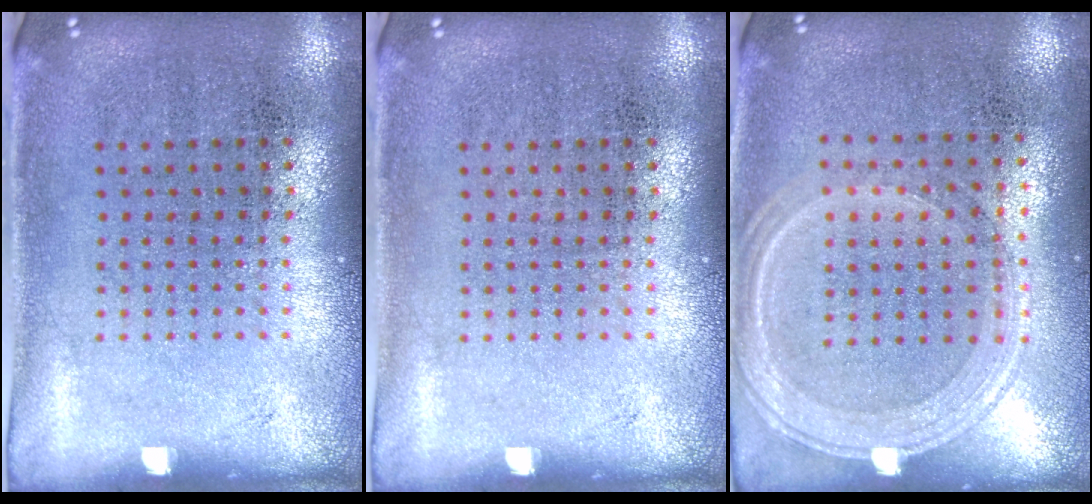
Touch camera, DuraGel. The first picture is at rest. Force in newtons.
{"total": 0.0}
{"total": 1.2, "press": 1.2, "slide": 0.3}